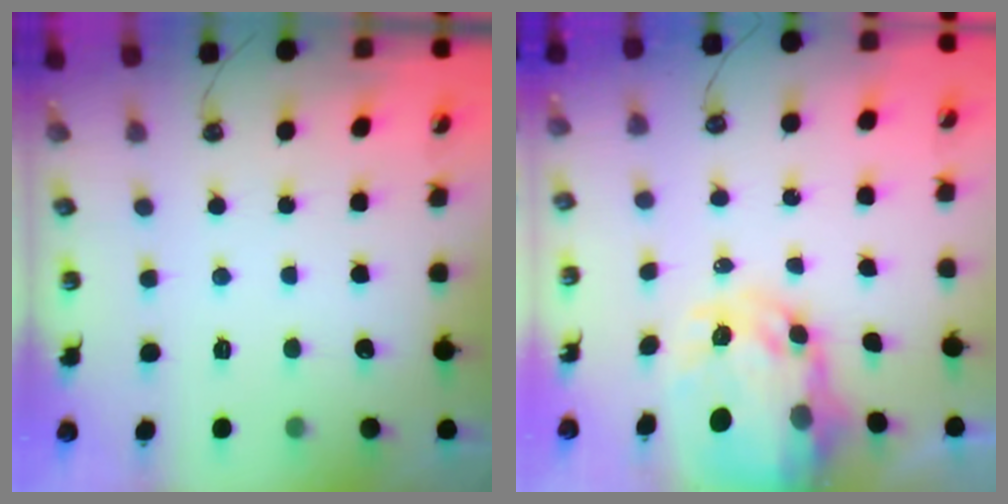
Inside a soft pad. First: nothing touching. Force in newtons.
{"total": 7.6, "press": 7.6, "slide": 0.7}